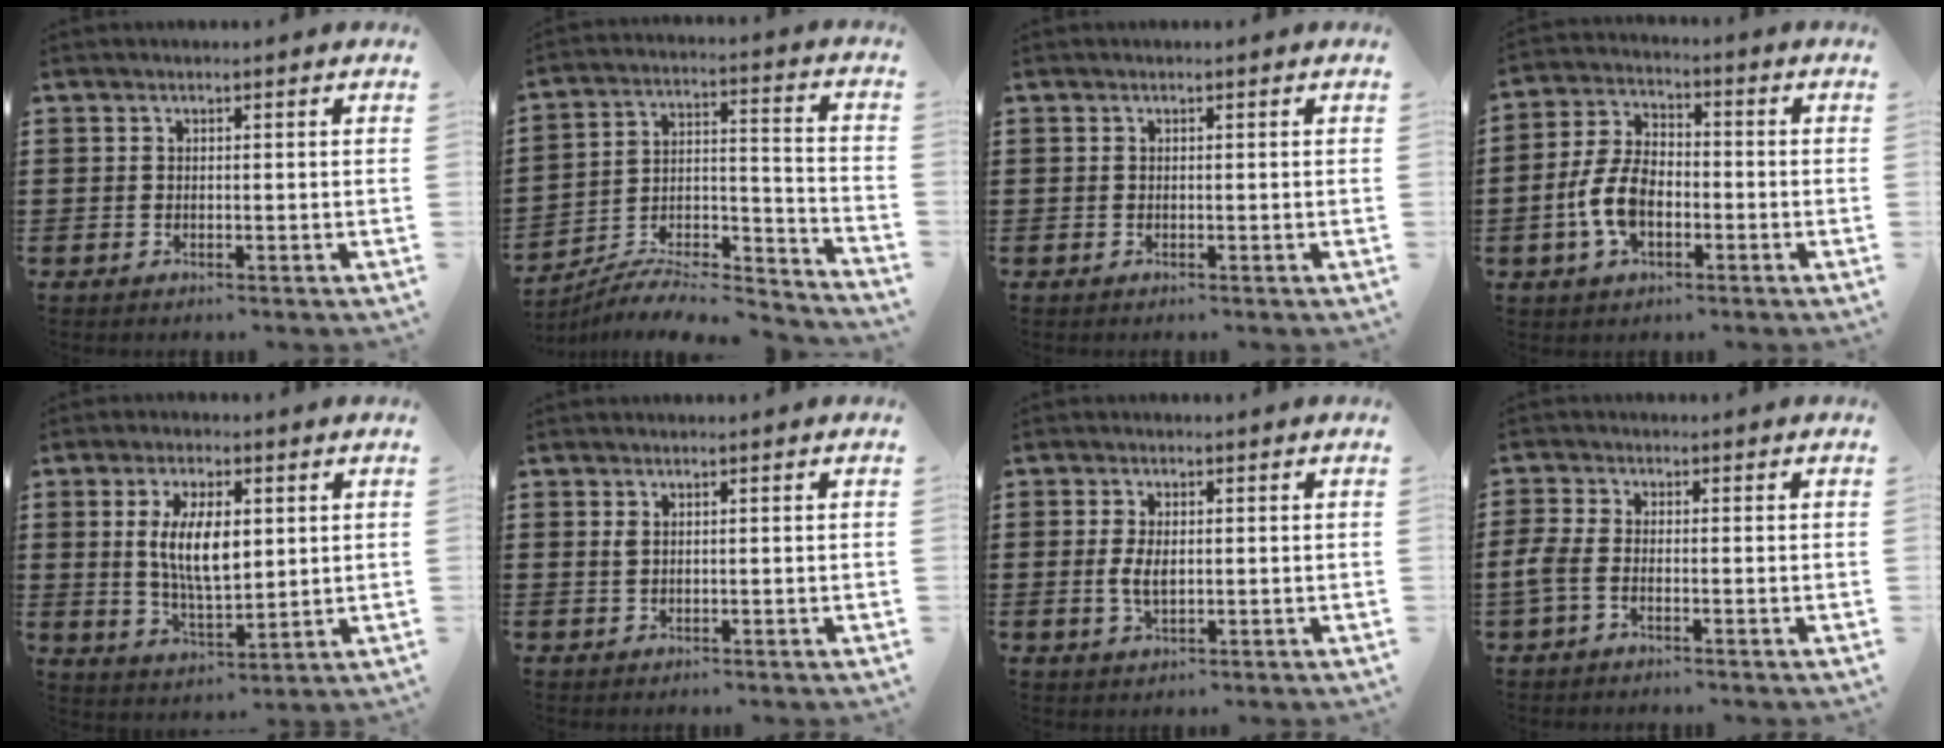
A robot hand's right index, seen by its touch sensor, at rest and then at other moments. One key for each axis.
{"total": 7.4, "fx": -6.7, "fy": 1.8, "fz": 2.4, "tx": -0.033, "ty": 0.008, "tz": -0.131}
{"total": 0.0}
{"total": 8.2, "fx": -2.0, "fy": 5.0, "fz": 6.2, "tx": -0.157, "ty": 0.001, "tz": -0.045}
{"total": 8.7, "fx": 1.5, "fy": 3.7, "fz": 7.7, "tx": -0.151, "ty": 0.004, "tz": 0.023}
{"total": 1.0, "fx": 0.5, "fy": 0.4, "fz": 0.8, "tx": -0.018, "ty": 0.004, "tz": 0.008}
{"total": 3.3, "fx": 0.1, "fy": 1.6, "fz": 2.9, "tx": -0.065, "ty": 0.002, "tz": -0.001}
{"total": 2.7, "fx": -1.2, "fy": 1.0, "fz": 2.2, "tx": -0.067, "ty": -0.009, "tz": -0.030}